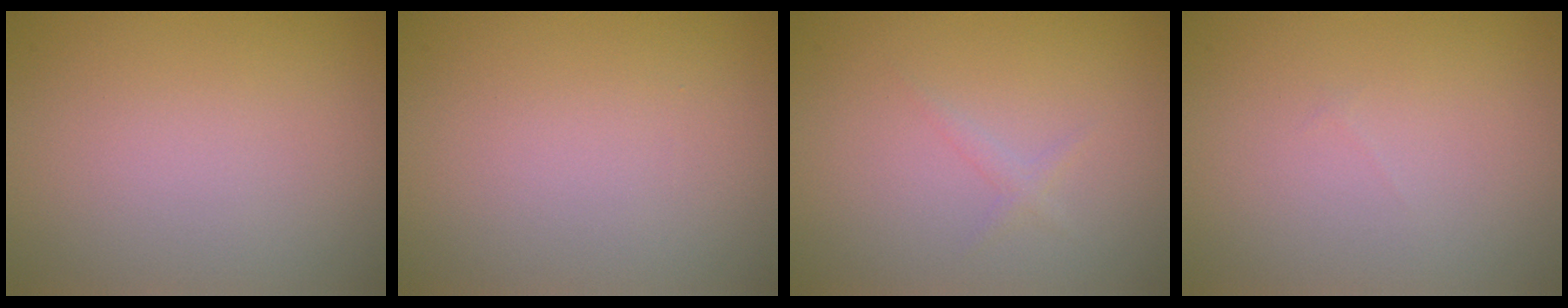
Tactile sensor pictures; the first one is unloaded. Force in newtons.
{"total": 0.0}
{"total": 0.8, "press": 0.8, "slide": 0.0}
{"total": 0.0}